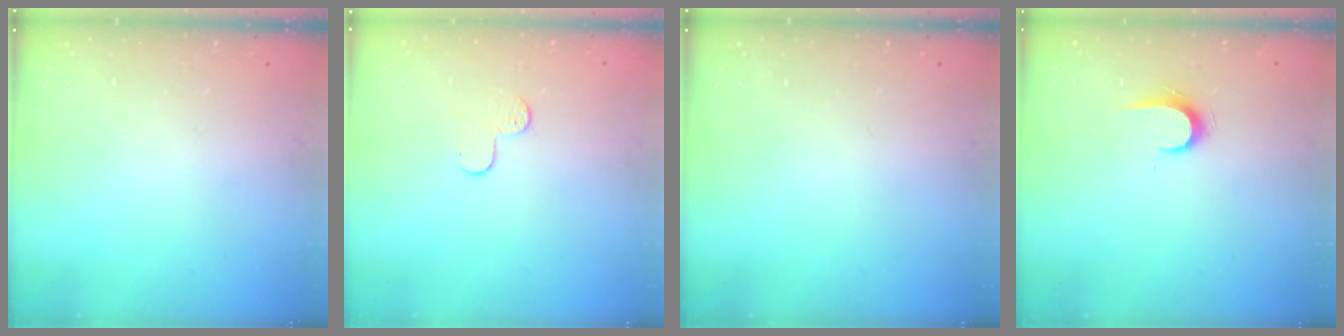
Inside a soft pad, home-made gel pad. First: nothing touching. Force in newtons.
{"total": 5.9, "press": 5.9, "slide": 0.5}
{"total": 0.0}
{"total": 6.6, "press": 6.6, "slide": 0.7}